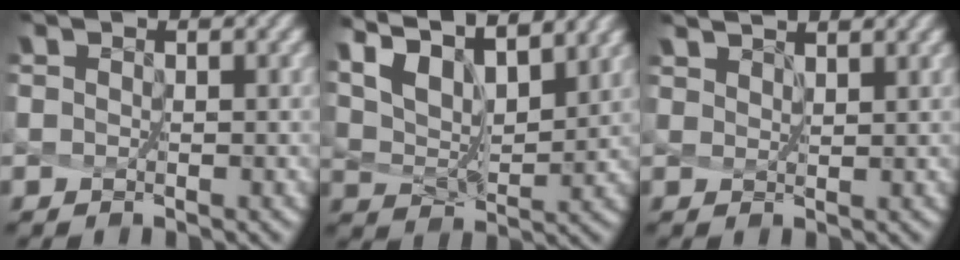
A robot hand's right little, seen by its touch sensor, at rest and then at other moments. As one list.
[{"total": 9.8, "force": [8.4, 2.2, 4.6], "torque": [-0.115, -0.001, 0.155]}, {"total": 2.9, "force": [2.7, 0.6, 1.1], "torque": [-0.041, 0.003, 0.051]}]